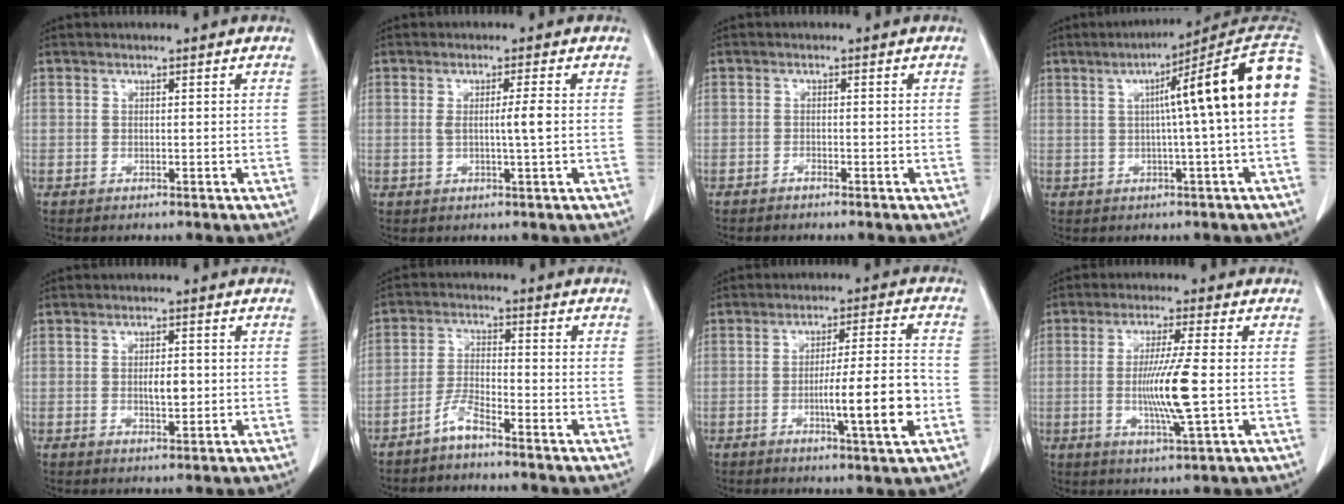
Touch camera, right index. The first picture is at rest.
{"total": 3.2, "force": [0.1, -0.4, 3.1], "torque": [-0.057, -0.004, 0.001]}
{"total": 0.6, "force": [-0.6, 0.1, 0.2], "torque": [-0.003, 0.001, -0.011]}
{"total": 15.5, "force": [2.5, -0.1, 15.3], "torque": [-0.201, 0.044, 0.025]}
{"total": 3.0, "force": [-0.1, 1.1, 2.8], "torque": [-0.047, -0.001, 0.001]}
{"total": 3.9, "force": [-3.2, 0.2, 2.1], "torque": [-0.047, -0.002, -0.069]}
{"total": 9.9, "force": [-2.8, -0.2, 9.5], "torque": [-0.147, -0.005, -0.046]}
{"total": 8.8, "force": [-0.9, -0.4, 8.7], "torque": [-0.167, -0.015, -0.018]}